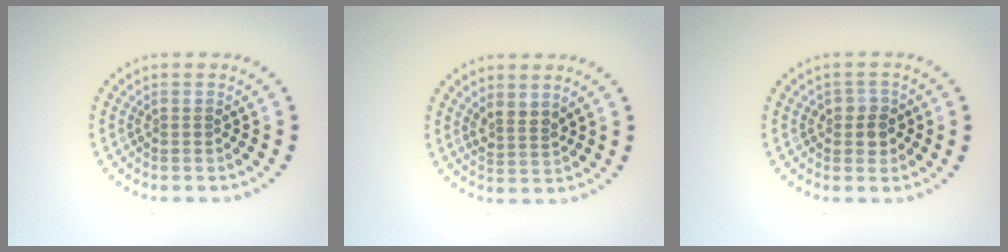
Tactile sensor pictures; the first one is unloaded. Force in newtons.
{"total": 1.8, "press": 1.4, "slide": 1.2}
{"total": 2.0, "press": 1.9, "slide": 0.7}